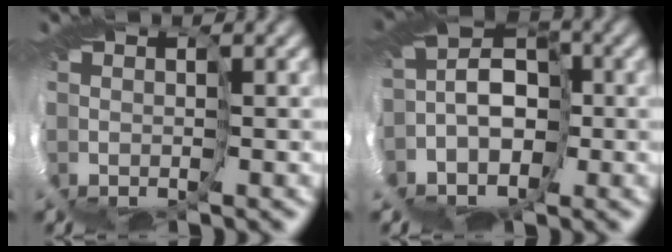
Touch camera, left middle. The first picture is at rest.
{"total": 4.4, "force": [-2.2, 3.1, 2.2], "torque": [-0.047, 0.022, -0.061]}